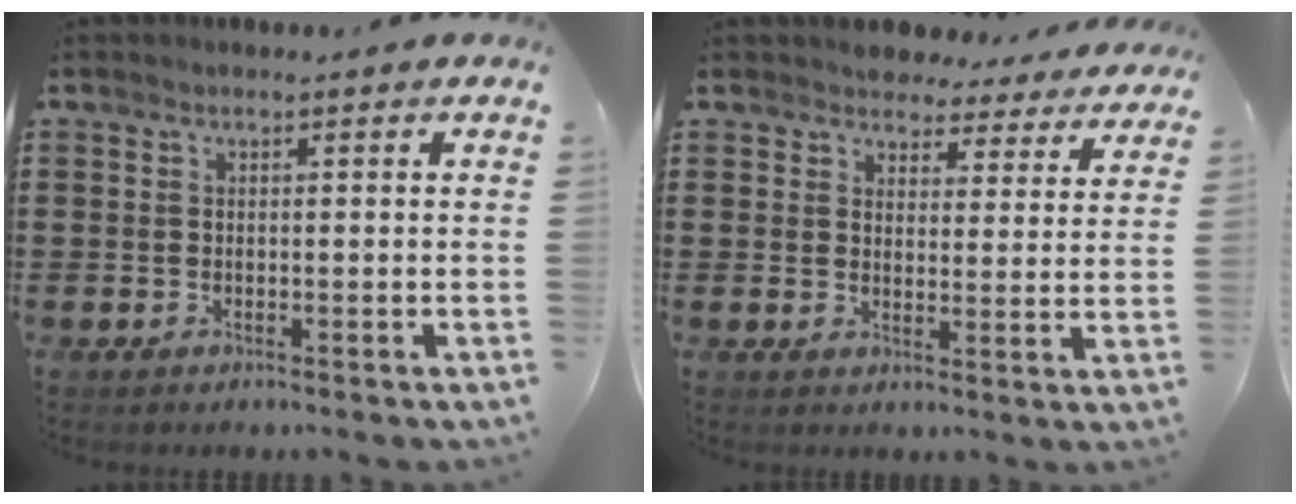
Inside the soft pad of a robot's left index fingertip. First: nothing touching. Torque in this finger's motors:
{"motor_torque": [2.14, 0.00, 0.32, 0.01]}